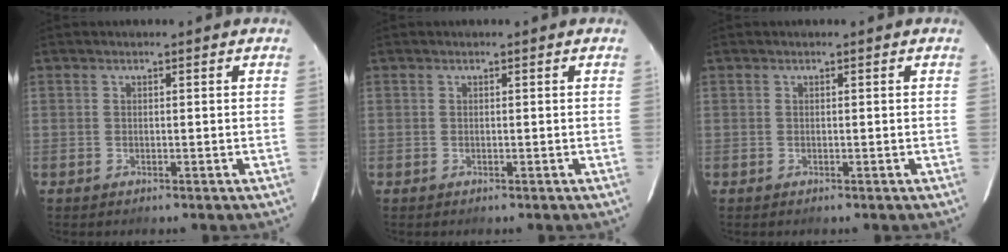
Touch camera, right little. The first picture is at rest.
{"total": 0.0}
{"total": 0.0}